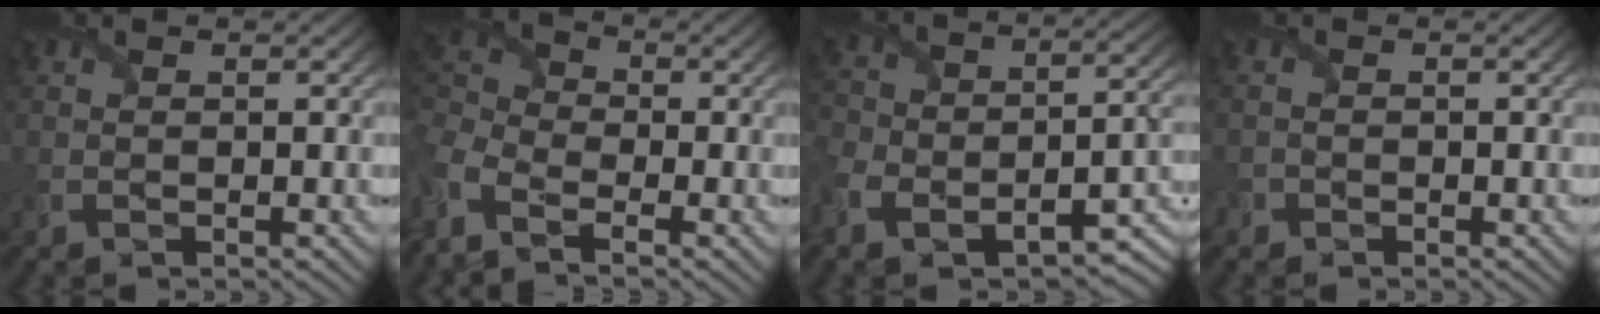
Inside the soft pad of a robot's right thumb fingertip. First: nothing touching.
{"total": 6.3, "force": [-3.5, 3.6, 3.9], "torque": [-0.113, -0.015, -0.079]}
{"total": 12.5, "force": [-6.9, 7.4, 7.3], "torque": [-0.143, -0.045, -0.104]}
{"total": 1.0, "force": [-0.7, 0.7, -0.1], "torque": [0.007, -0.004, -0.016]}